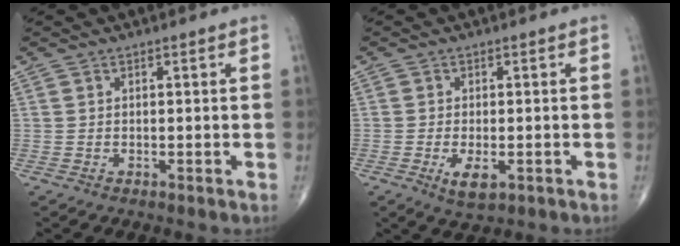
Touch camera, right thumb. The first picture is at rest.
{"total": 4.2, "force": [-1.5, 1.9, 3.4], "torque": [-0.061, -0.008, -0.020]}